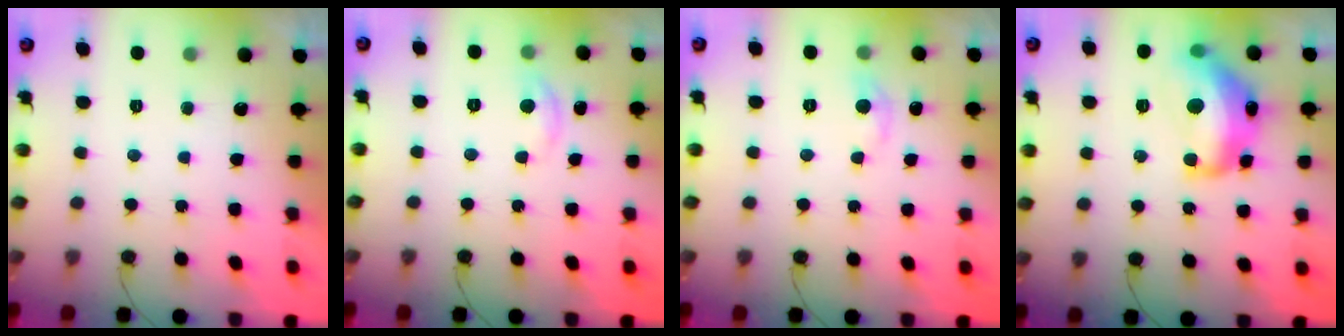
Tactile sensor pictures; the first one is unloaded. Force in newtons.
{"total": 3.3, "press": 3.3, "slide": 0.1}
{"total": 6.3, "press": 6.3, "slide": 0.7}
{"total": 16.5, "press": 16.4, "slide": 1.0}